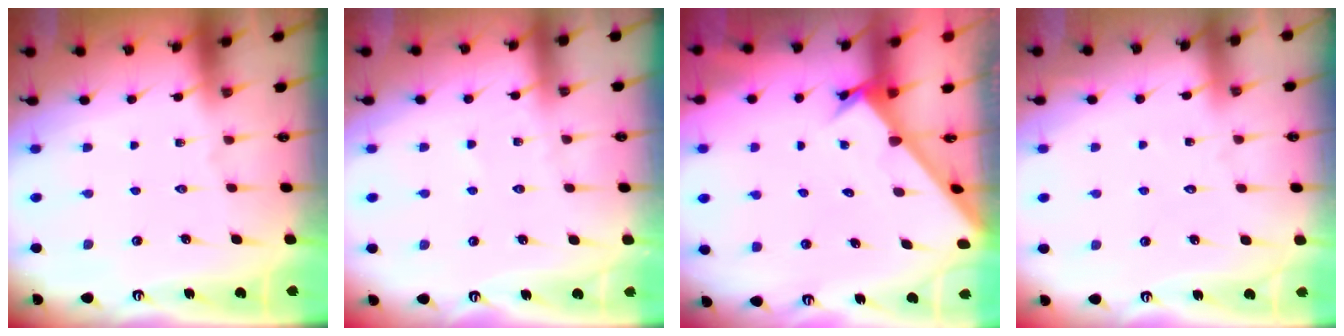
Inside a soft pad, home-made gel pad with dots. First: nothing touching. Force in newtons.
{"total": 4.2, "press": 4.1, "slide": 0.4}
{"total": 2.7, "press": 2.6, "slide": 0.2}
{"total": 4.1, "press": 4.1, "slide": 0.4}